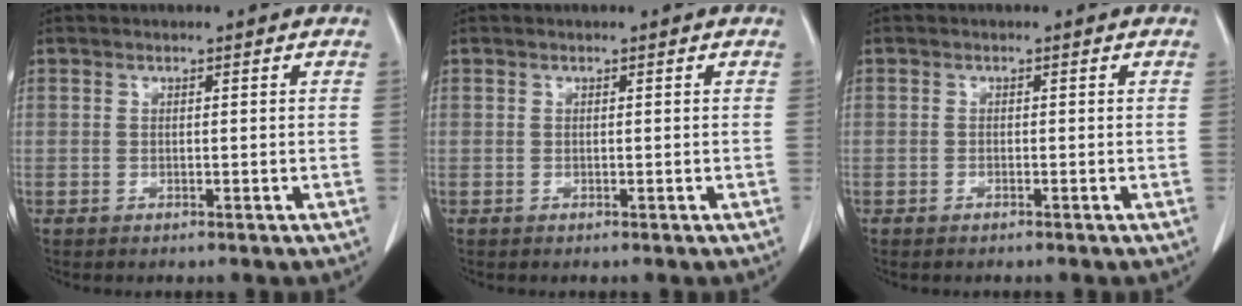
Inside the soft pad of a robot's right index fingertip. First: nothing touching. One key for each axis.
{"total": 0.0}
{"total": 0.6, "fx": -0.5, "fy": 0.1, "fz": 0.3, "tx": -0.008, "ty": -0.001, "tz": -0.007}